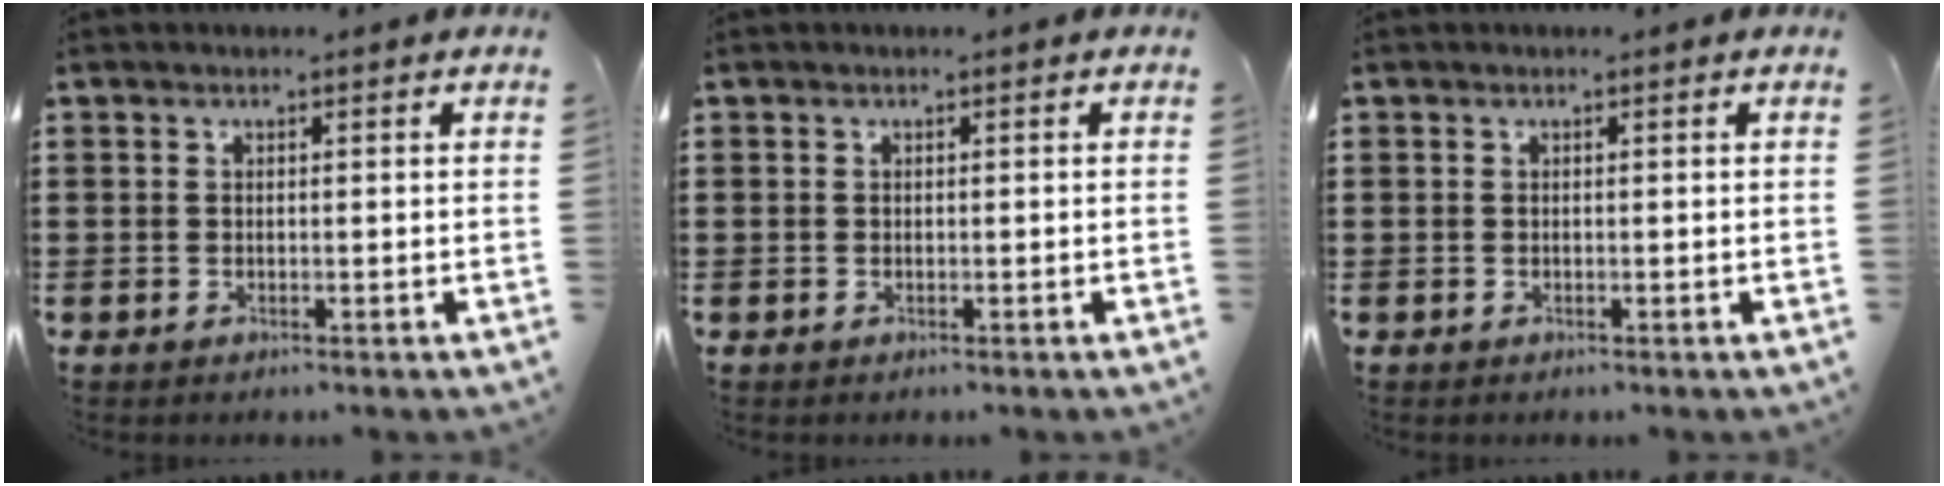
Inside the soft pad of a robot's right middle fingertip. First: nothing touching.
{"total": 0.0}
{"total": 0.0}